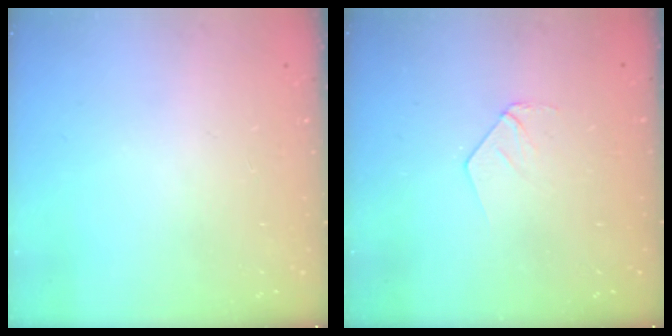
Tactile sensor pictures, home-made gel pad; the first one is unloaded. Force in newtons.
{"total": 3.4, "press": 3.4, "slide": 0.3}